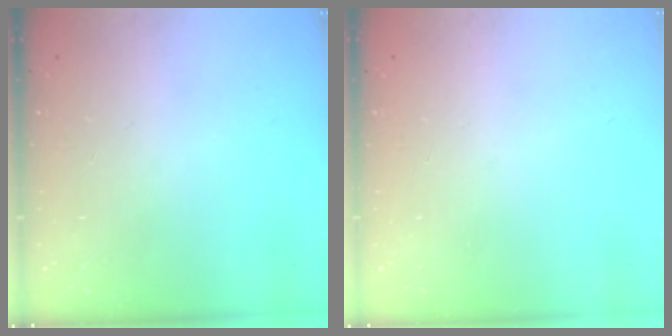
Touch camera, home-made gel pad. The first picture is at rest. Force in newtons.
{"total": 0.0}